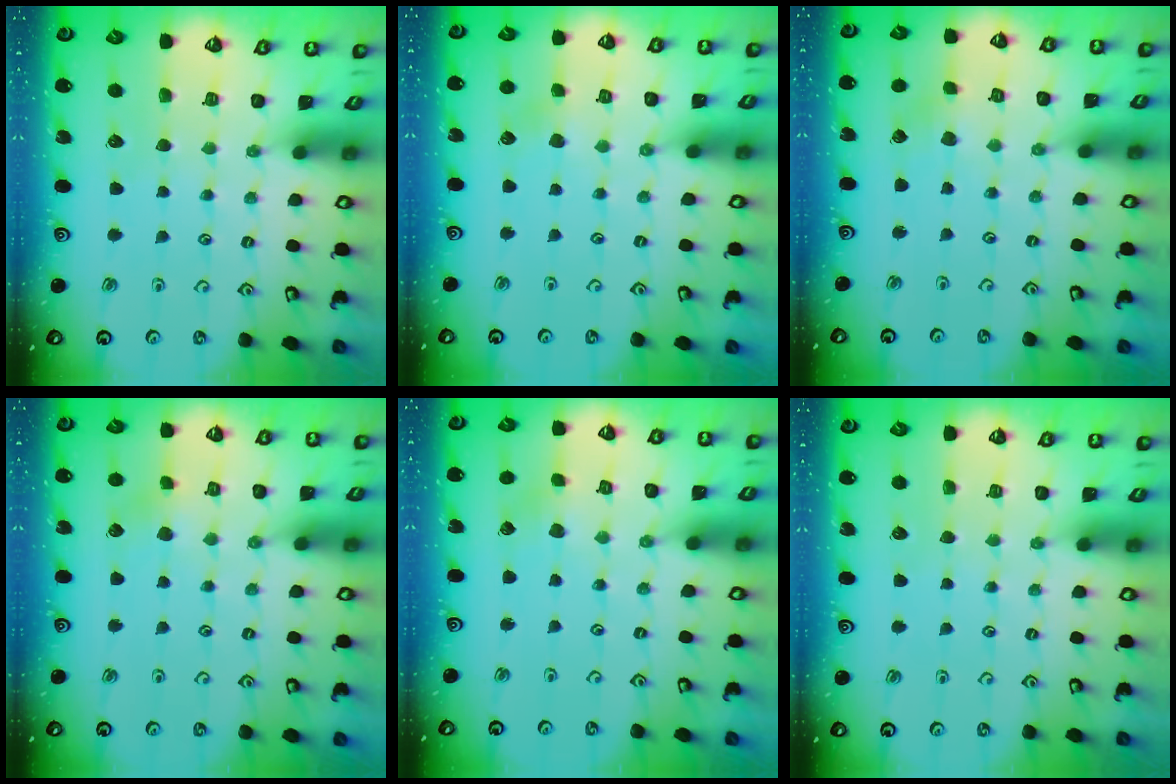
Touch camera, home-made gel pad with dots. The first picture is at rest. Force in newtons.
{"total": 3.6, "press": 3.6, "slide": 0.3}
{"total": 1.5, "press": 1.5, "slide": 0.2}
{"total": 3.2, "press": 3.2, "slide": 0.3}
{"total": 1.5, "press": 1.5, "slide": 0.2}
{"total": 0.0}